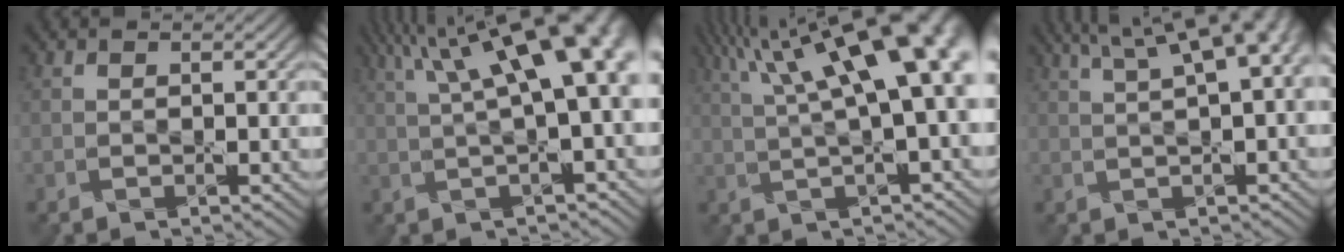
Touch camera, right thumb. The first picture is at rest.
{"total": 16.1, "force": [5.8, 4.9, 14.2], "torque": [-0.191, 0.051, 0.093]}
{"total": 17.6, "force": [6.8, 5.3, 15.3], "torque": [-0.219, 0.053, 0.111]}
{"total": 10.9, "force": [4.7, 3.5, 9.2], "torque": [-0.121, 0.040, 0.054]}